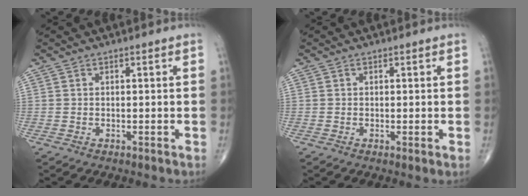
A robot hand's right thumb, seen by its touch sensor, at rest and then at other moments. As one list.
[{"total": 0.8, "force": [0.0, 0.1, 0.8], "torque": [-0.018, -0.004, -0.003]}]